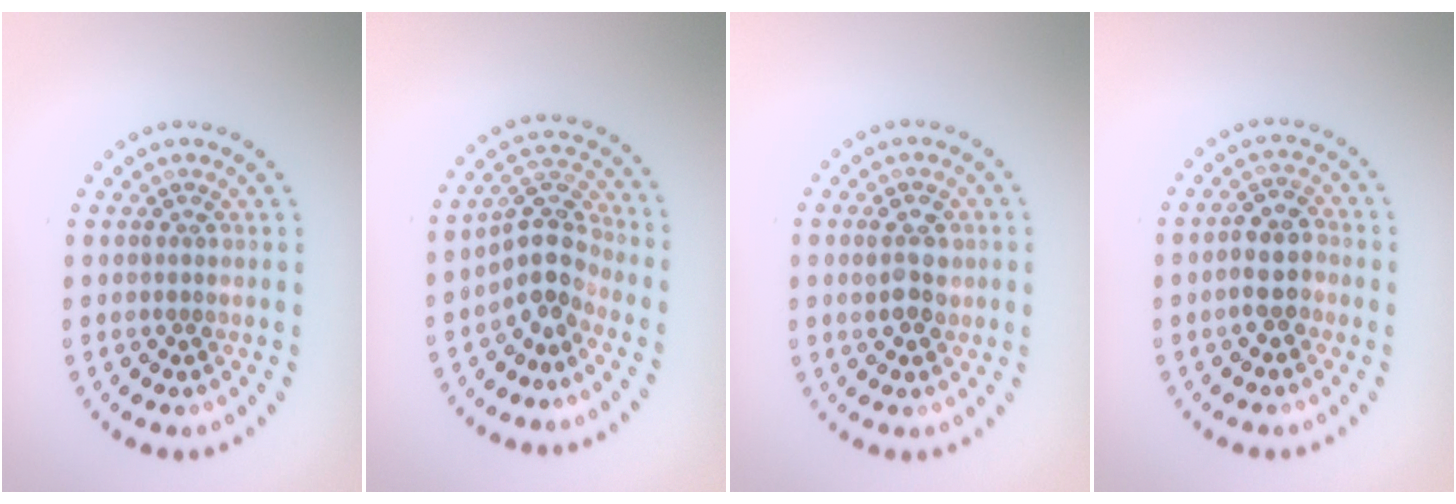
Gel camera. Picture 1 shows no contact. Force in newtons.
{"total": 3.6, "press": 3.0, "slide": 2.0}
{"total": 2.4, "press": 2.4, "slide": 0.2}
{"total": 2.9, "press": 2.7, "slide": 1.0}